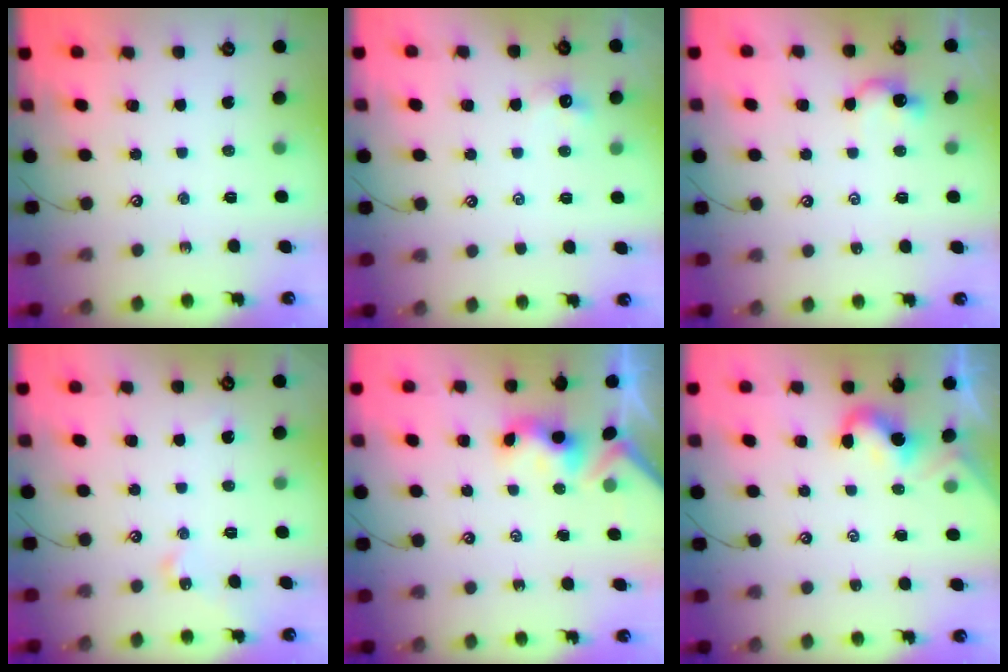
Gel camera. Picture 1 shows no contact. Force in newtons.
{"total": 1.2, "press": 1.0, "slide": 0.6}
{"total": 2.1, "press": 2.1, "slide": 0.5}
{"total": 1.9, "press": 1.9, "slide": 0.2}
{"total": 3.0, "press": 3.0, "slide": 0.4}
{"total": 0.5, "press": 0.4, "slide": 0.3}